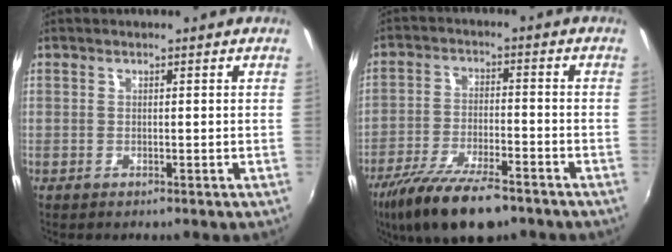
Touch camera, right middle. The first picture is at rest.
{"total": 15.0, "force": [-10.9, 4.6, 9.2], "torque": [-0.196, -0.033, -0.191]}